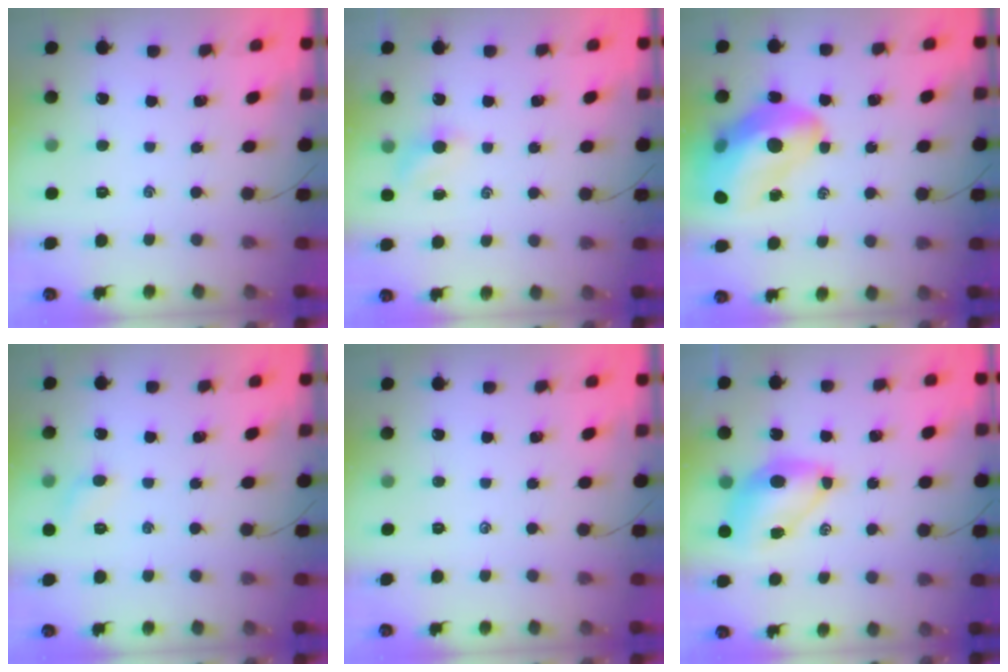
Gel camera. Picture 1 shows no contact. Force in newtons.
{"total": 3.3, "press": 3.1, "slide": 1.1}
{"total": 19.3, "press": 18.6, "slide": 5.0}
{"total": 5.0, "press": 4.7, "slide": 1.6}
{"total": 0.0}
{"total": 7.8, "press": 7.6, "slide": 1.8}